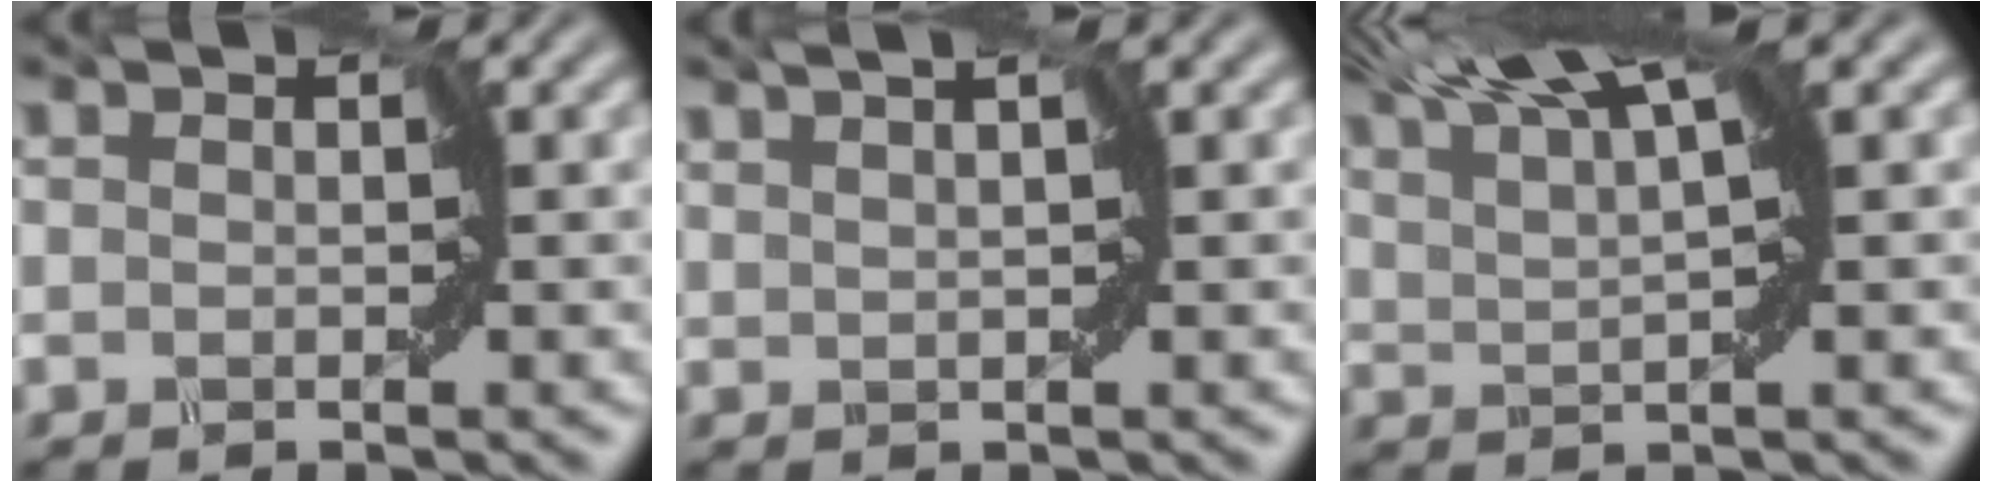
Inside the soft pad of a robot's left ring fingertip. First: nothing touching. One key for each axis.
{"total": 1.0, "fx": 0.6, "fy": -0.7, "fz": 0.1, "tx": -0.011, "ty": -0.004, "tz": 0.020}
{"total": 5.7, "fx": 4.5, "fy": 0.6, "fz": 3.4, "tx": -0.056, "ty": 0.023, "tz": 0.070}